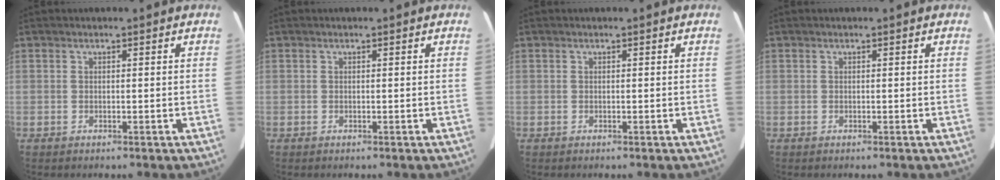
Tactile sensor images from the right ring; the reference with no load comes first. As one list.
[{"total": 0.0}, {"total": 0.0}, {"total": 0.0}]